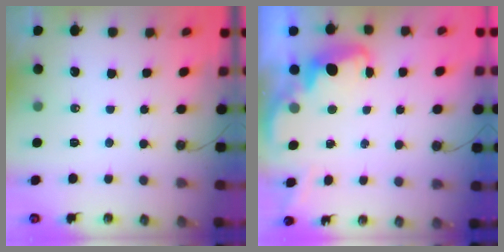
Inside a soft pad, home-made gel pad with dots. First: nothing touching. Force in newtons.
{"total": 2.8, "press": 2.7, "slide": 0.6}